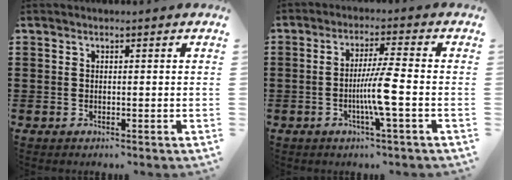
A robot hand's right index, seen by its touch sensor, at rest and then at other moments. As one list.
[{"total": 6.6, "force": [-1.8, -0.4, 6.3], "torque": [-0.122, -0.014, -0.039]}]